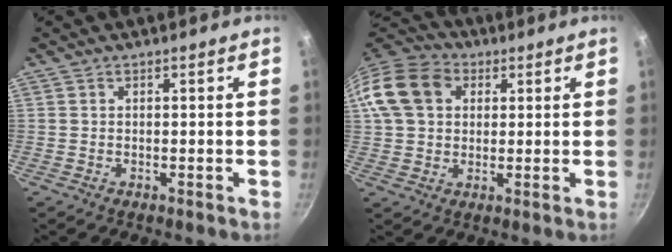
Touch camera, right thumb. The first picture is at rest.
{"total": 13.9, "force": [3.5, 10.9, 7.9], "torque": [-0.137, 0.025, 0.049]}